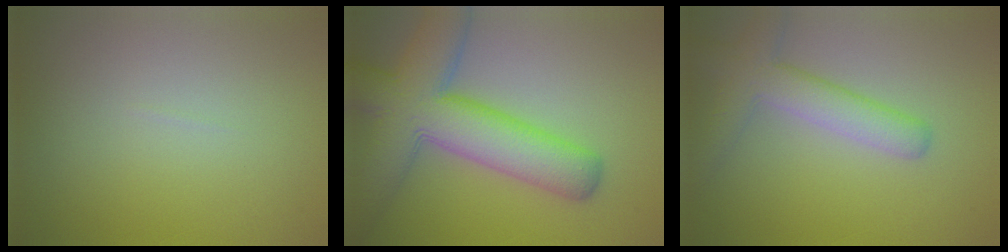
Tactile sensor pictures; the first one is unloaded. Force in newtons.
{"total": 10.4, "press": 10.4, "slide": 0.5}
{"total": 4.3, "press": 4.3, "slide": 0.2}